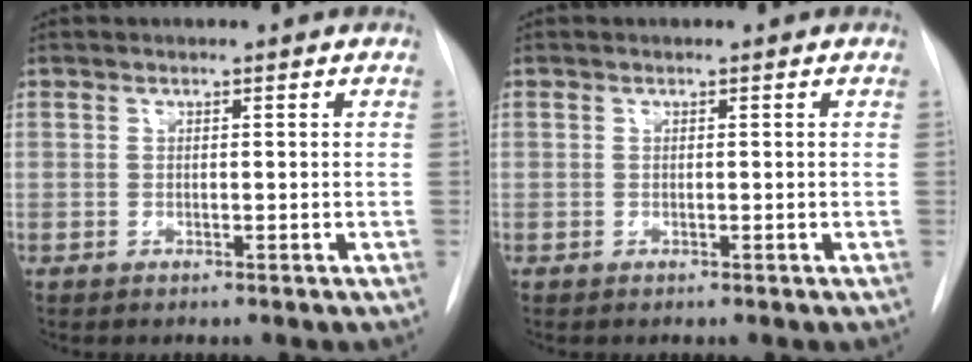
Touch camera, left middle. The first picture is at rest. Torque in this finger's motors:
{"motor_torque": [-0.06, 0.06, 0.00, 0.00]}